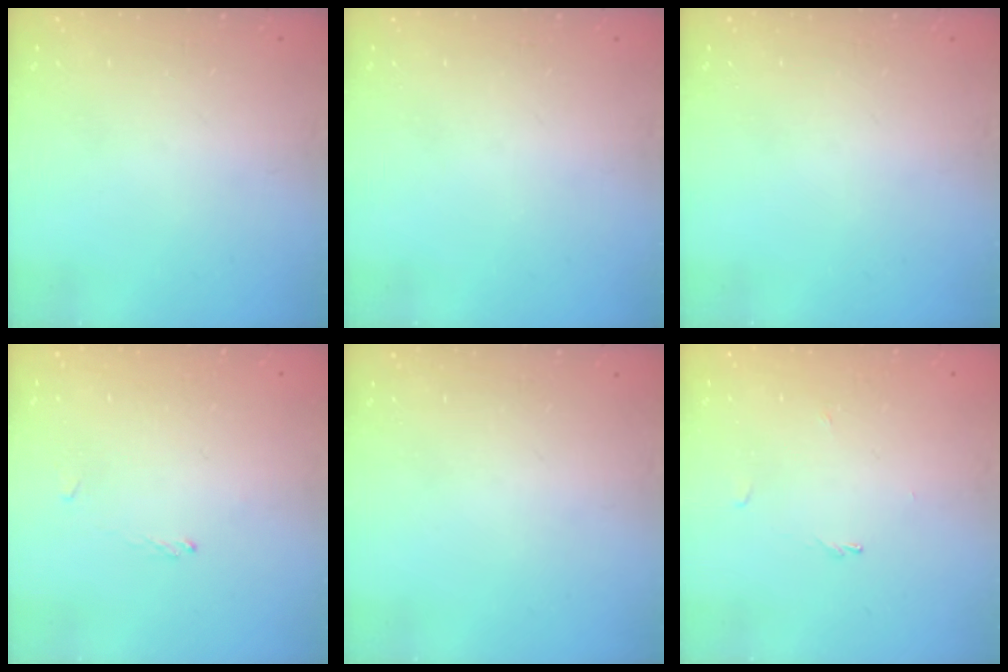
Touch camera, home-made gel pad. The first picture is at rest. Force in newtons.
{"total": 0.0}
{"total": 0.0}
{"total": 1.1, "press": 1.0, "slide": 0.5}
{"total": 0.0}
{"total": 0.7, "press": 0.6, "slide": 0.4}